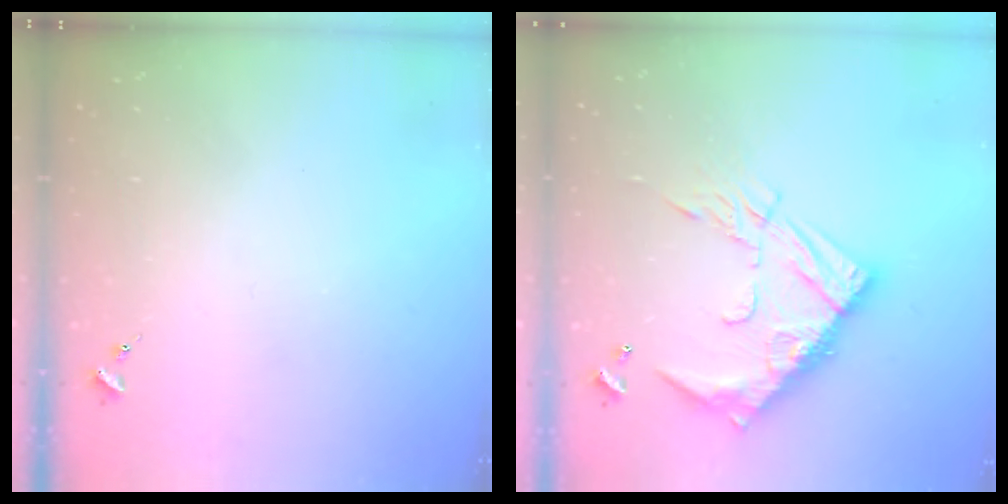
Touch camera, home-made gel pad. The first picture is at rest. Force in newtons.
{"total": 19.1, "press": 19.0, "slide": 1.8}